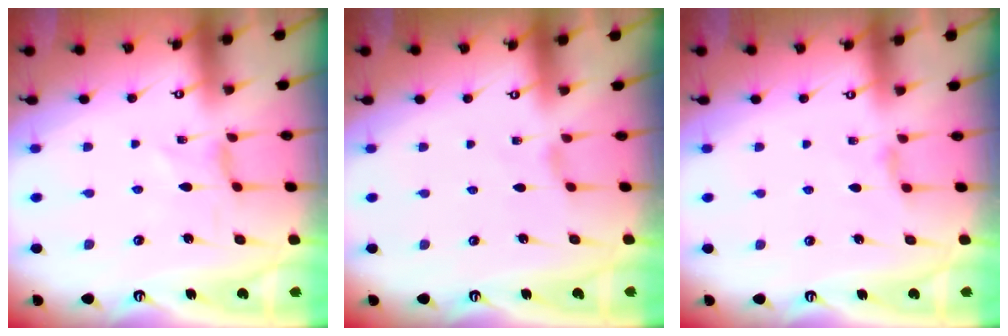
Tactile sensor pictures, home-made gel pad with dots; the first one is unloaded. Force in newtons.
{"total": 0.8, "press": 0.7, "slide": 0.4}
{"total": 2.4, "press": 2.4, "slide": 0.4}